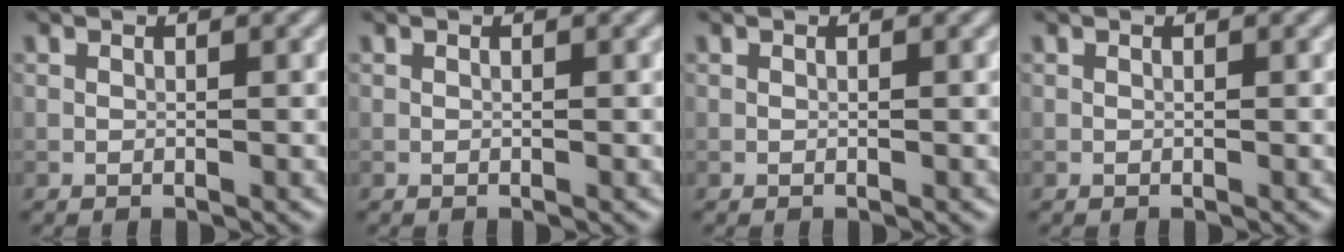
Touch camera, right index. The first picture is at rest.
{"total": 0.0}
{"total": 0.0}
{"total": 0.0}